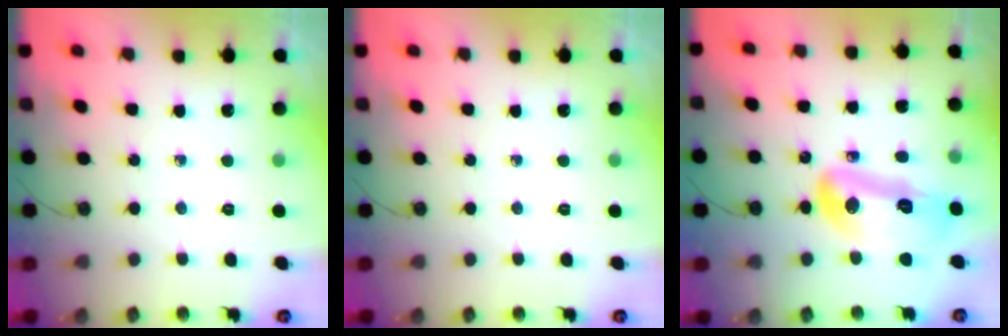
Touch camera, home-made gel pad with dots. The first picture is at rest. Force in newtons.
{"total": 0.0}
{"total": 15.5, "press": 15.4, "slide": 2.0}